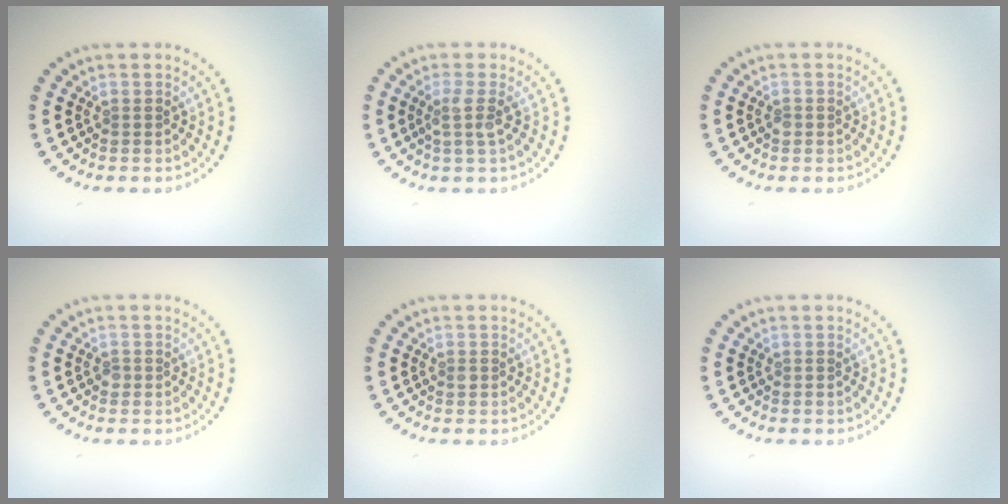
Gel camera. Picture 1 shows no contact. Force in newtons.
{"total": 1.8, "press": 1.3, "slide": 1.3}
{"total": 0.7, "press": 0.6, "slide": 0.2}
{"total": 0.6, "press": 0.4, "slide": 0.4}
{"total": 0.6, "press": 0.6, "slide": 0.1}
{"total": 0.0}